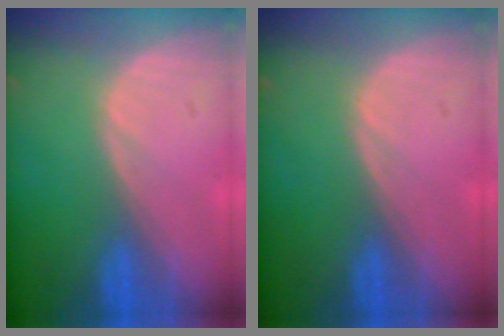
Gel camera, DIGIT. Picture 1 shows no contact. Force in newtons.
{"total": 0.0}